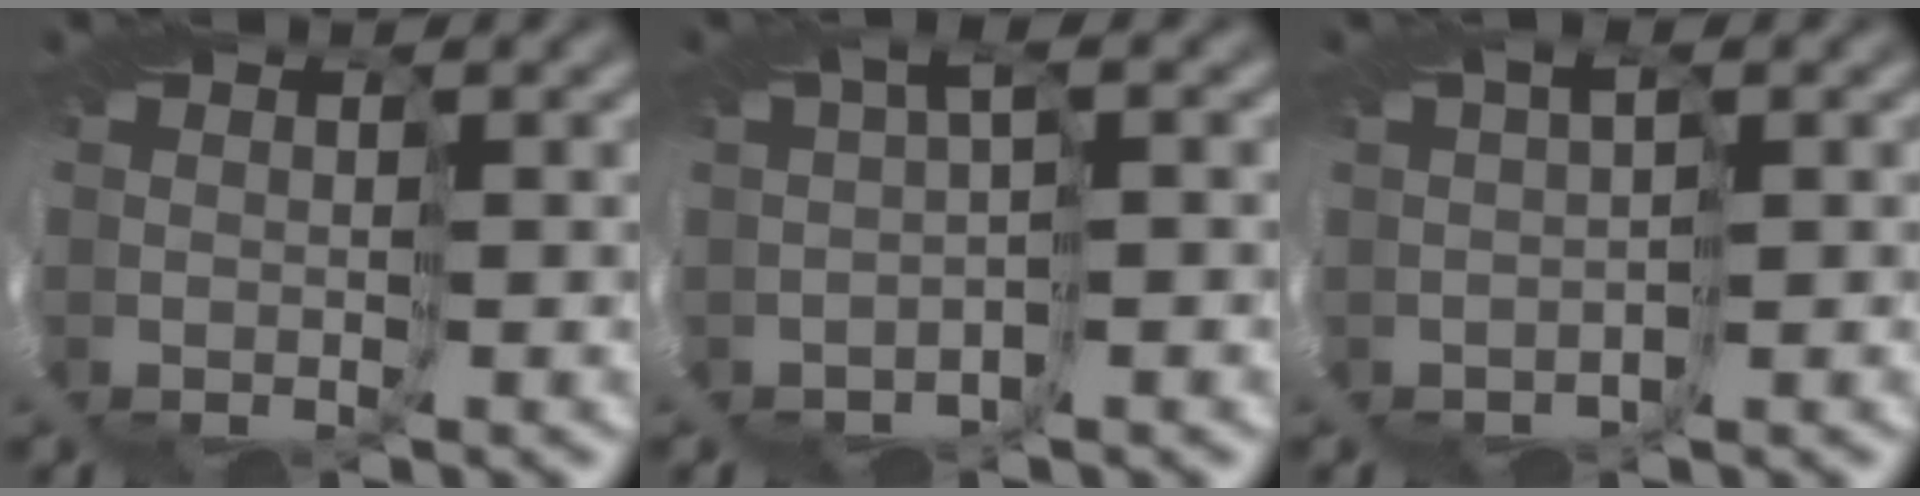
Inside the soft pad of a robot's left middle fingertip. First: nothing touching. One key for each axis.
{"total": 1.2, "fx": -1.0, "fy": -0.4, "fz": 0.6, "tx": -0.016, "ty": -0.004, "tz": -0.019}
{"total": 0.7, "fx": -0.5, "fy": -0.5, "fz": 0.1, "tx": -0.002, "ty": -0.003, "tz": -0.008}